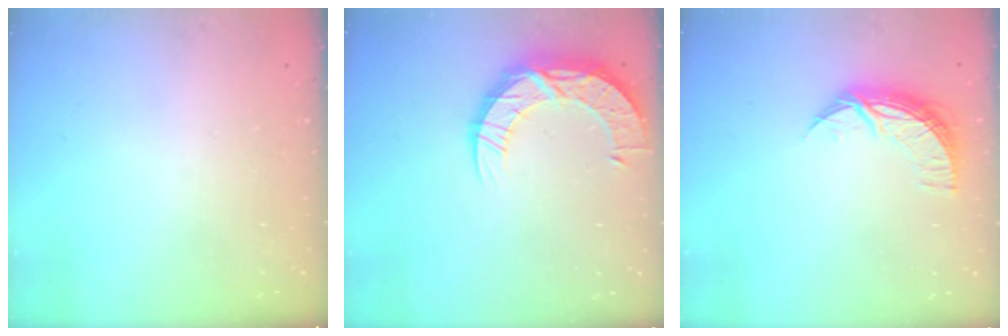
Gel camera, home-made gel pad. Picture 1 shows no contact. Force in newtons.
{"total": 12.8, "press": 12.8, "slide": 0.9}
{"total": 9.7, "press": 9.7, "slide": 0.4}